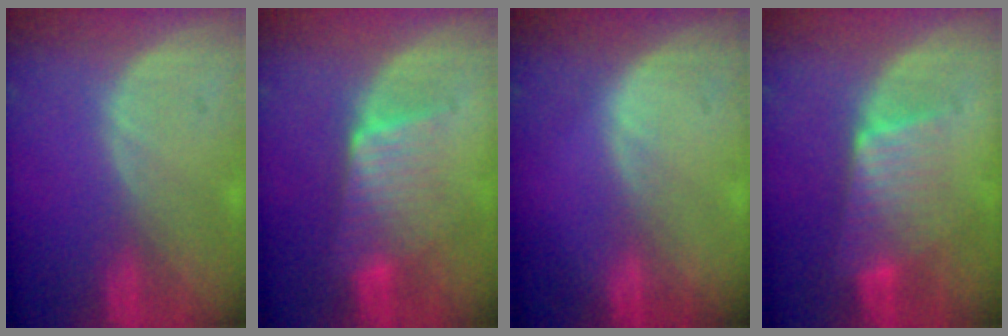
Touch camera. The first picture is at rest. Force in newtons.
{"total": 6.0, "press": 5.8, "slide": 1.7}
{"total": 0.6, "press": 0.6, "slide": 0.1}
{"total": 6.2, "press": 5.9, "slide": 1.8}